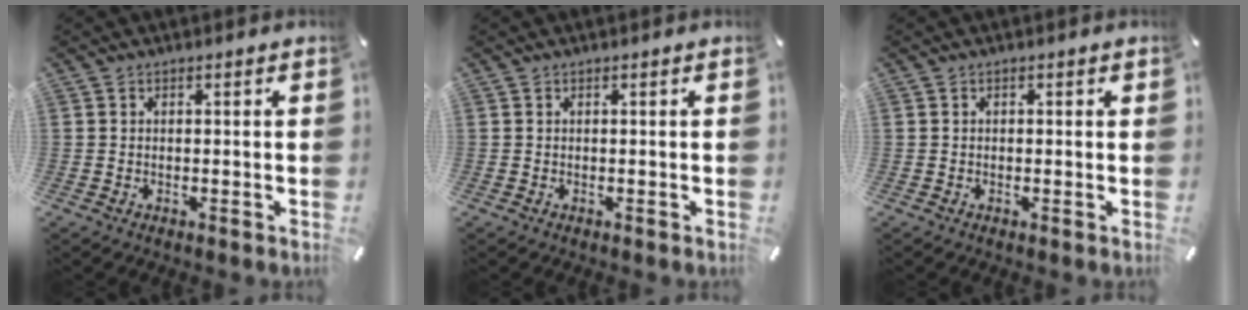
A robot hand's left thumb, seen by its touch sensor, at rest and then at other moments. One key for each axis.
{"total": 0.0}
{"total": 0.5, "fx": -0.1, "fy": 0.4, "fz": 0.4, "tx": -0.007, "ty": 0.001, "tz": -0.002}